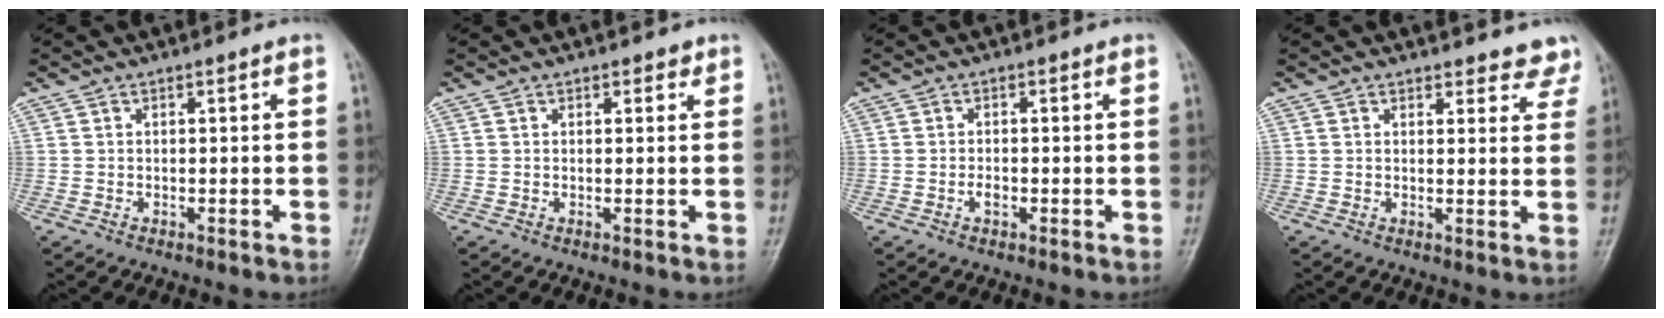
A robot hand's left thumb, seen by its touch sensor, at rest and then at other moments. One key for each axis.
{"total": 1.4, "fx": 0.9, "fy": 0.9, "fz": 0.6, "tx": 0.009, "ty": -0.003, "tz": 0.007}
{"total": 1.7, "fx": -0.6, "fy": 1.1, "fz": 1.1, "tx": -0.011, "ty": 0.003, "tz": -0.014}
{"total": 6.2, "fx": 5.7, "fy": 2.4, "fz": 0.4, "tx": 0.045, "ty": -0.027, "tz": 0.042}